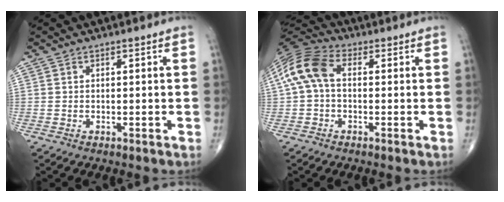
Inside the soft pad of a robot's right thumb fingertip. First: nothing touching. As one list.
[{"total": 9.9, "force": [0.8, 6.1, 7.8], "torque": [-0.167, 0.029, 0.003]}]